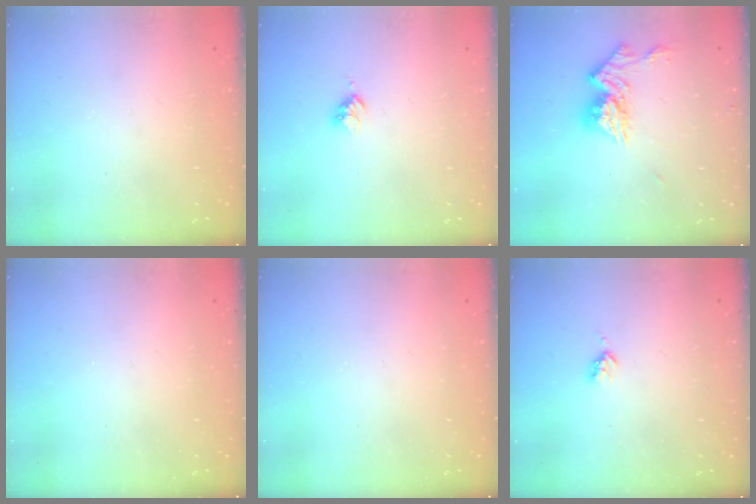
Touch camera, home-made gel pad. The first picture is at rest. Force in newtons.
{"total": 3.0, "press": 2.9, "slide": 0.4}
{"total": 11.7, "press": 11.7, "slide": 0.8}
{"total": 0.0}
{"total": 0.0}
{"total": 2.7, "press": 2.6, "slide": 0.5}